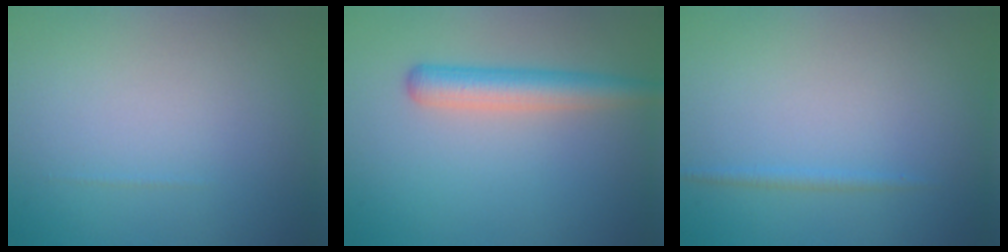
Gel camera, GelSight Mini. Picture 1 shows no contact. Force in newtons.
{"total": 3.5, "press": 3.5, "slide": 0.1}
{"total": 0.8, "press": 0.8, "slide": 0.1}